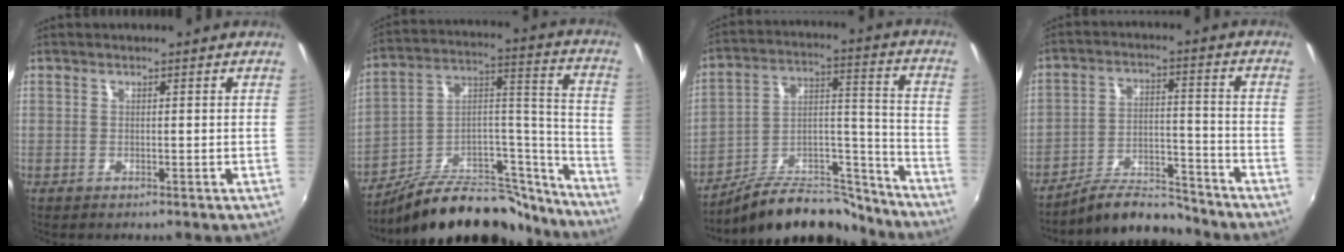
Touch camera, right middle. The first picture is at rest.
{"total": 25.6, "force": [-21.3, 8.9, 11.1], "torque": [-0.140, 0.062, -0.313]}
{"total": 18.4, "force": [-16.0, 5.9, 7.1], "torque": [-0.108, 0.041, -0.243]}
{"total": 10.6, "force": [-10.1, 1.8, 2.5], "torque": [-0.061, 0.010, -0.167]}